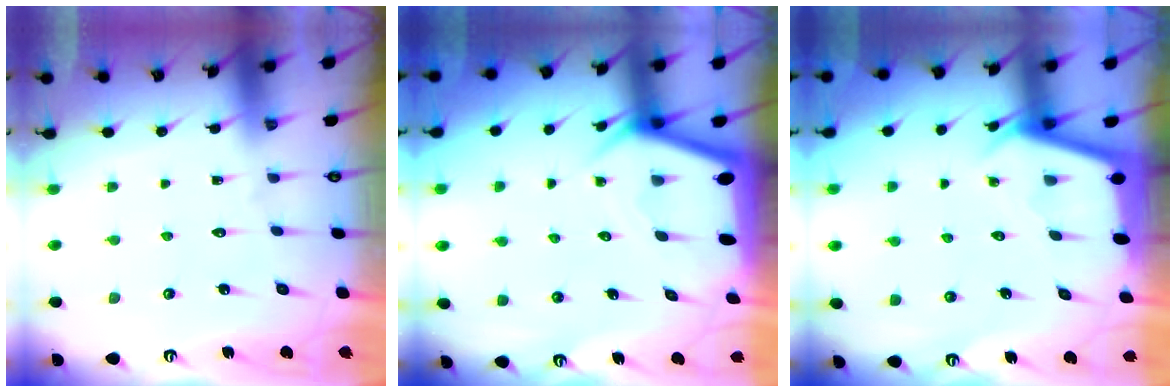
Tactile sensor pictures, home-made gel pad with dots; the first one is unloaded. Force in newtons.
{"total": 3.2, "press": 3.2, "slide": 0.1}
{"total": 2.9, "press": 2.9, "slide": 0.3}